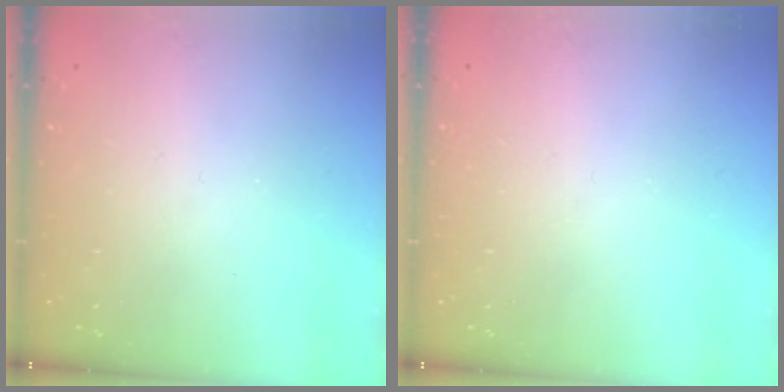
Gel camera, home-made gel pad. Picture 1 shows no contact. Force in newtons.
{"total": 0.0}